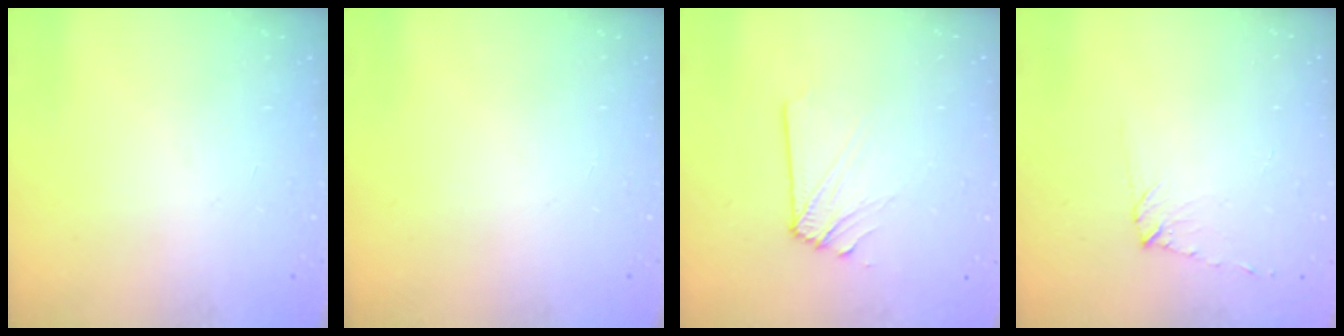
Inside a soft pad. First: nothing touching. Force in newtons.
{"total": 0.0}
{"total": 2.9, "press": 2.8, "slide": 0.5}
{"total": 5.3, "press": 5.3, "slide": 0.6}